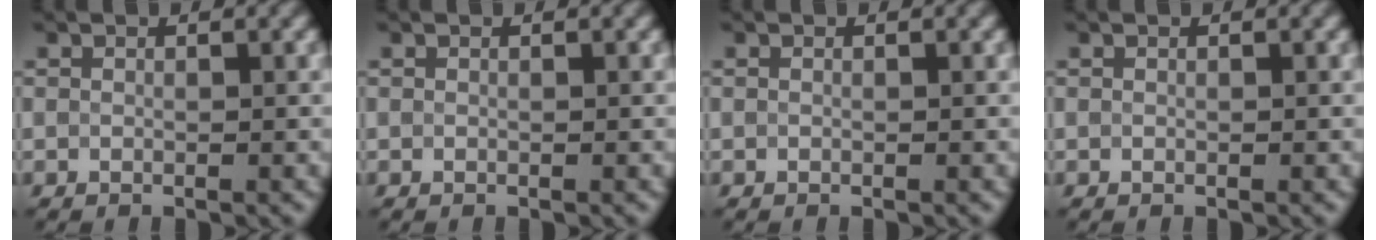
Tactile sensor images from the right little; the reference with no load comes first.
{"total": 0.0}
{"total": 0.0}
{"total": 0.0}